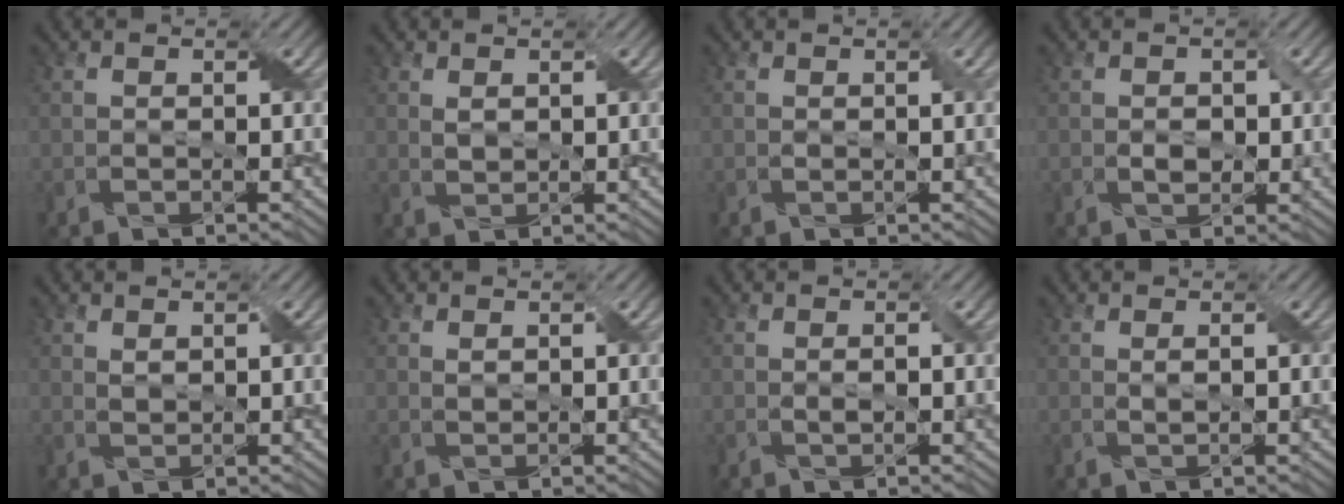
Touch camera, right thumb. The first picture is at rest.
{"total": 1.5, "force": [0.7, 0.9, 1.0], "torque": [-0.025, 0.000, 0.017]}
{"total": 0.7, "force": [0.2, 0.1, 0.7], "torque": [-0.013, 0.002, 0.003]}
{"total": 1.9, "force": [-0.1, 1.4, 1.3], "torque": [-0.028, -0.004, -0.001]}
{"total": 1.1, "force": [0.7, 0.6, 0.7], "torque": [-0.021, 0.000, 0.017]}
{"total": 0.9, "force": [0.5, 0.4, 0.6], "torque": [-0.017, 0.000, 0.011]}
{"total": 0.9, "force": [0.0, 0.3, 0.8], "torque": [-0.017, 0.000, 0.001]}
{"total": 0.7, "force": [0.3, 0.0, 0.6], "torque": [-0.016, 0.002, 0.005]}